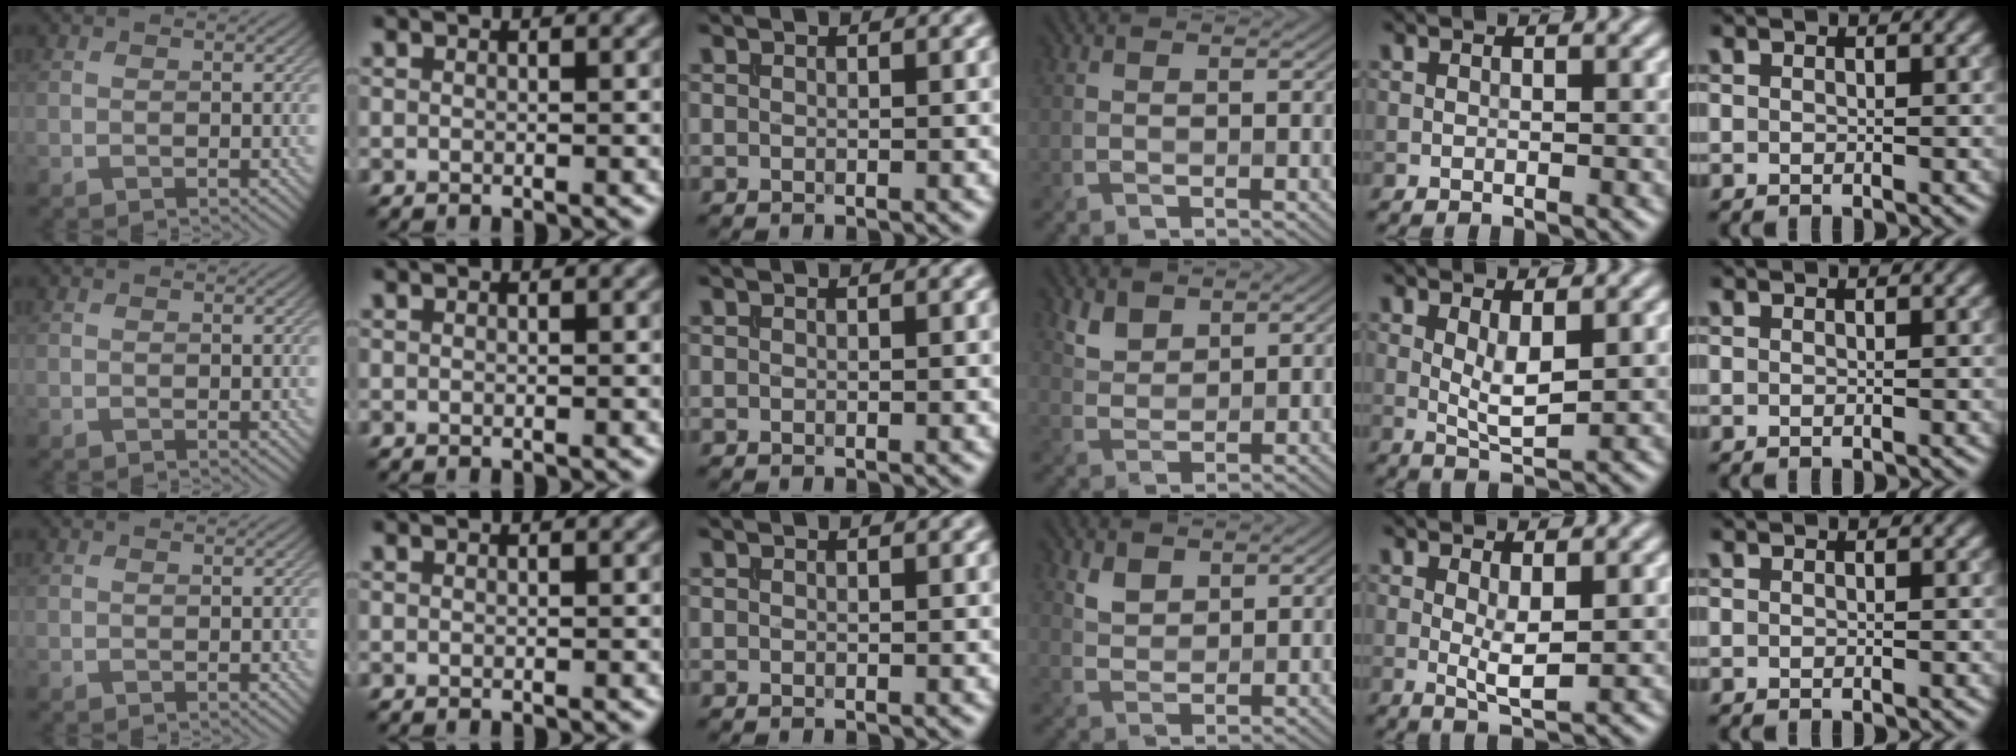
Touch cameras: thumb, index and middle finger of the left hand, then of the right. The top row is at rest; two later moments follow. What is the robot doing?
{"motion": "extract", "object": "file holder"}